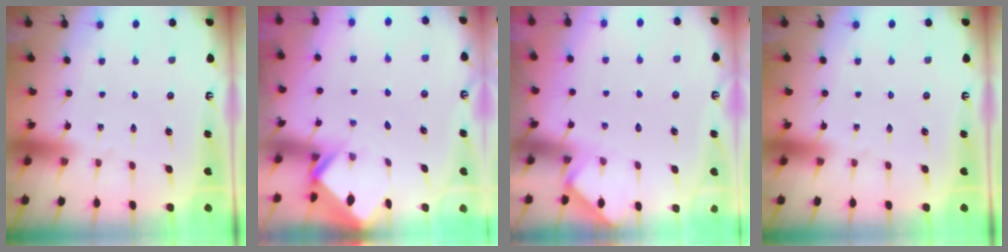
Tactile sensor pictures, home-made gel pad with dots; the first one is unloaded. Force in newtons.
{"total": 2.3, "press": 2.3, "slide": 0.1}
{"total": 2.6, "press": 2.6, "slide": 0.4}
{"total": 0.0}